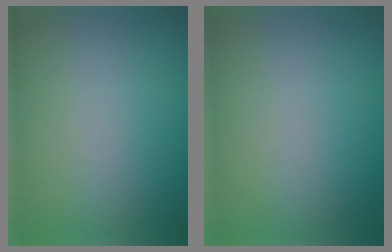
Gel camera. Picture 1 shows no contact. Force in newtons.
{"total": 0.0}